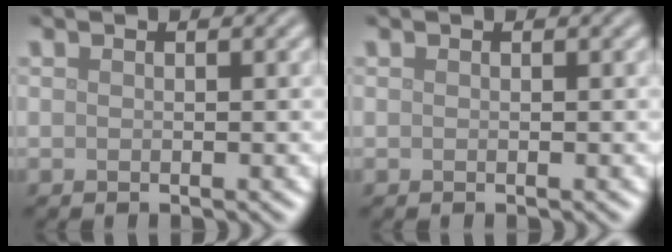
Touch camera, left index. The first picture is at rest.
{"total": 0.0}